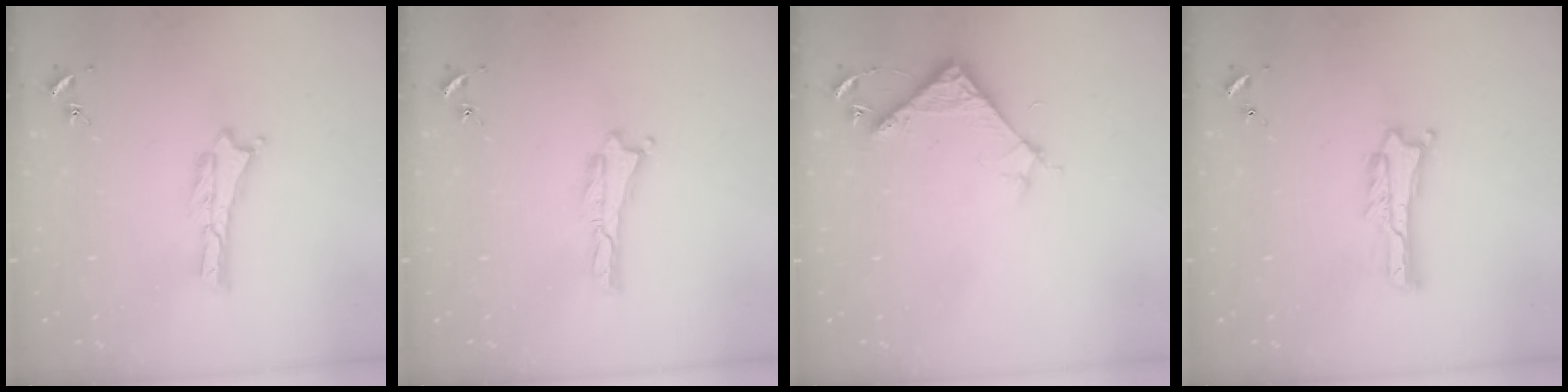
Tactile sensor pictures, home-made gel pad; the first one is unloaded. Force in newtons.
{"total": 0.0}
{"total": 5.4, "press": 5.4, "slide": 0.4}
{"total": 1.0, "press": 1.0, "slide": 0.2}